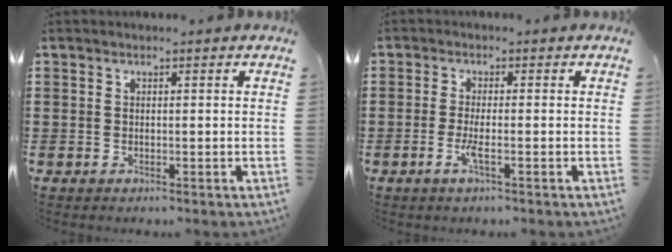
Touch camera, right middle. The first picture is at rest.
{"total": 2.5, "force": [-1.0, 0.3, 2.3], "torque": [-0.050, -0.003, -0.020]}